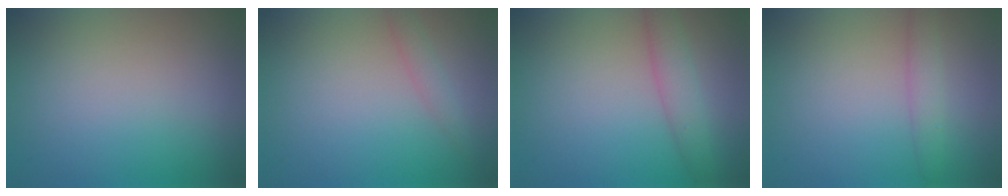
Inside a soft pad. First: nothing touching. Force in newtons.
{"total": 1.3, "press": 1.3, "slide": 0.0}
{"total": 2.7, "press": 2.7, "slide": 0.1}
{"total": 2.0, "press": 2.0, "slide": 0.1}